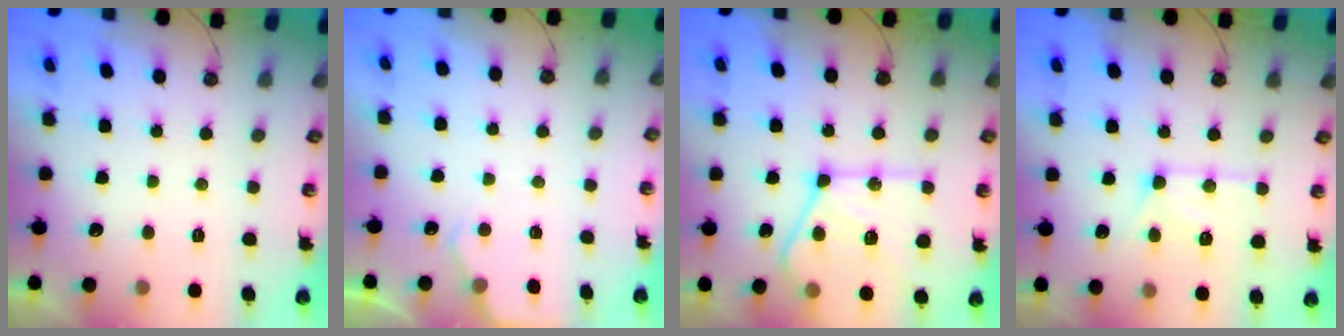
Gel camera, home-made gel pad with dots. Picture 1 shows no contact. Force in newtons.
{"total": 3.0, "press": 2.9, "slide": 0.4}
{"total": 18.9, "press": 18.9, "slide": 1.5}
{"total": 13.6, "press": 13.5, "slide": 1.2}